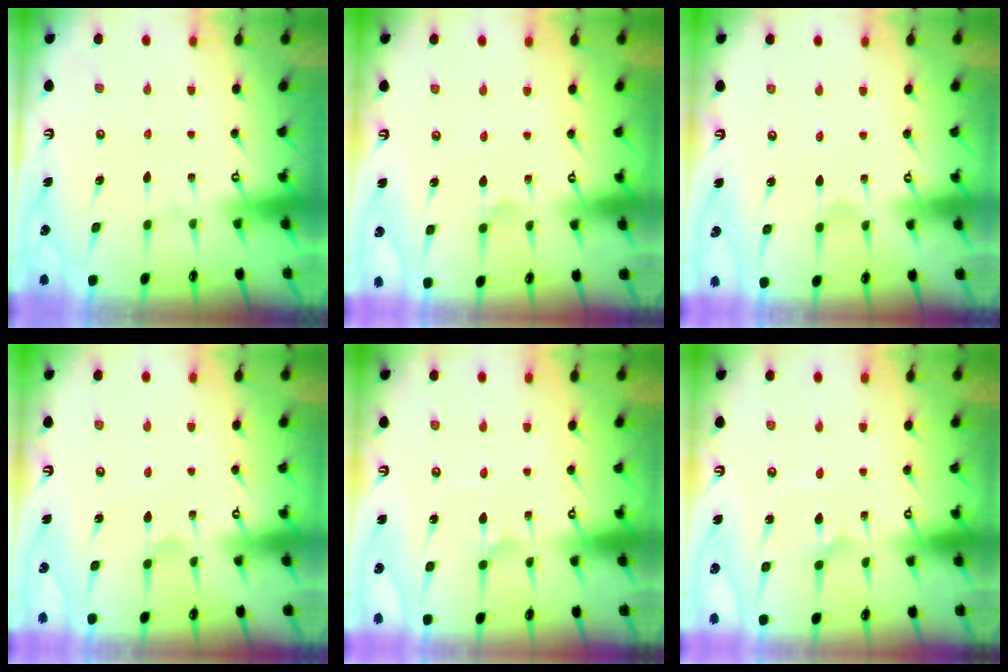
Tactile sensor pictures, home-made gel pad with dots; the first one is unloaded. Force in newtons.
{"total": 2.5, "press": 2.5, "slide": 0.1}
{"total": 0.0}
{"total": 2.0, "press": 2.0, "slide": 0.2}
{"total": 2.2, "press": 2.2, "slide": 0.1}
{"total": 1.6, "press": 1.6, "slide": 0.1}